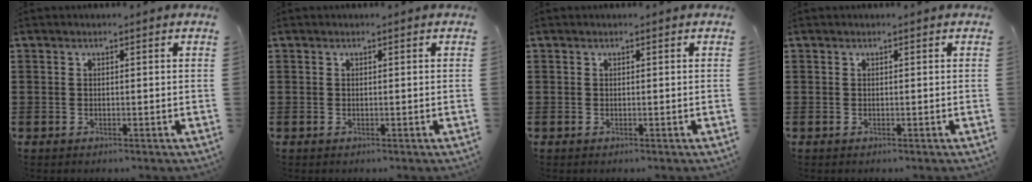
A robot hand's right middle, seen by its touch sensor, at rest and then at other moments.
{"total": 0.0}
{"total": 0.0}
{"total": 0.0}